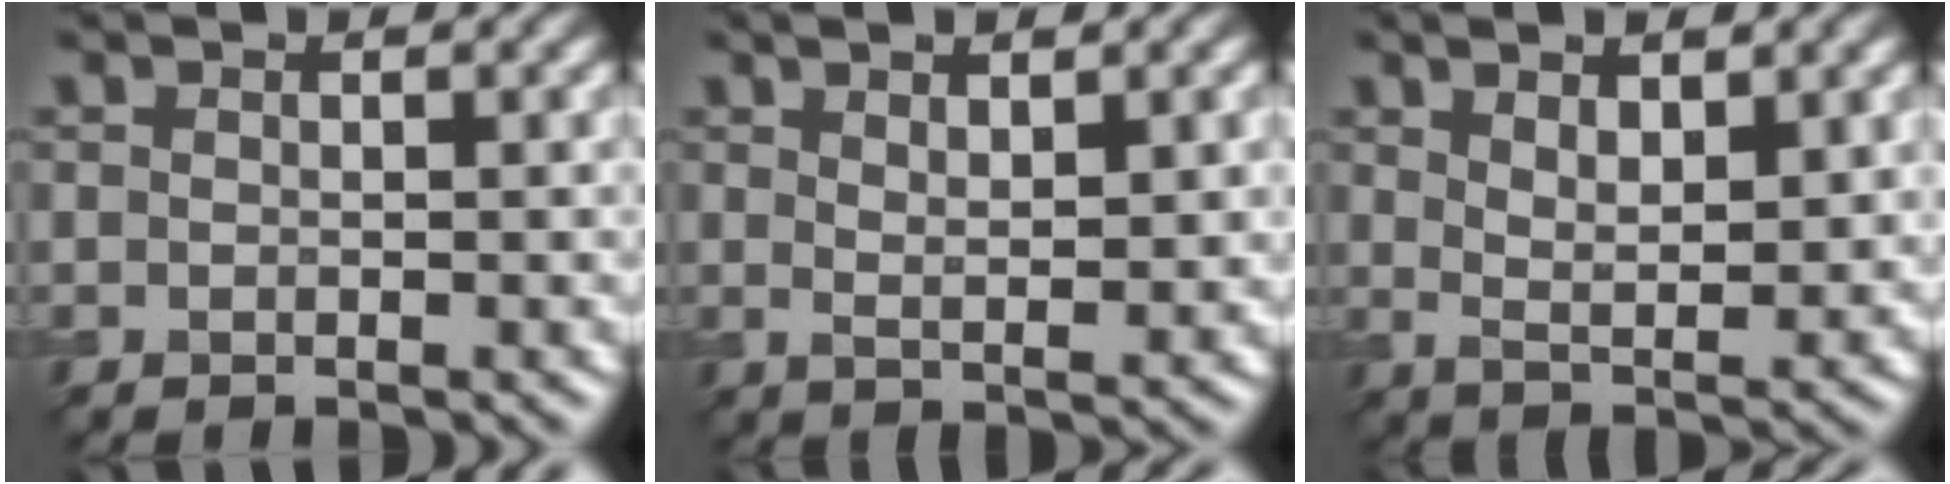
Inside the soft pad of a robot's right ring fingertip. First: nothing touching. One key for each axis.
{"total": 3.1, "fx": 1.5, "fy": 0.8, "fz": 2.6, "tx": -0.043, "ty": -0.006, "tz": 0.029}
{"total": 4.8, "fx": 2.4, "fy": 1.6, "fz": 3.9, "tx": -0.070, "ty": -0.010, "tz": 0.043}